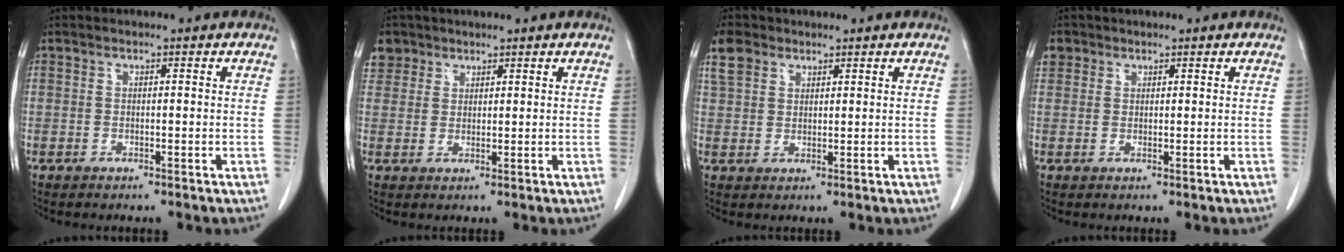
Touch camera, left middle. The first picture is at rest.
{"total": 4.9, "force": [3.2, 3.8, 0.3], "torque": [-0.003, 0.014, 0.064]}
{"total": 4.4, "force": [2.8, 2.9, 1.6], "torque": [-0.042, 0.013, 0.063]}
{"total": 2.8, "force": [1.5, 2.4, 0.4], "torque": [-0.004, 0.013, 0.028]}